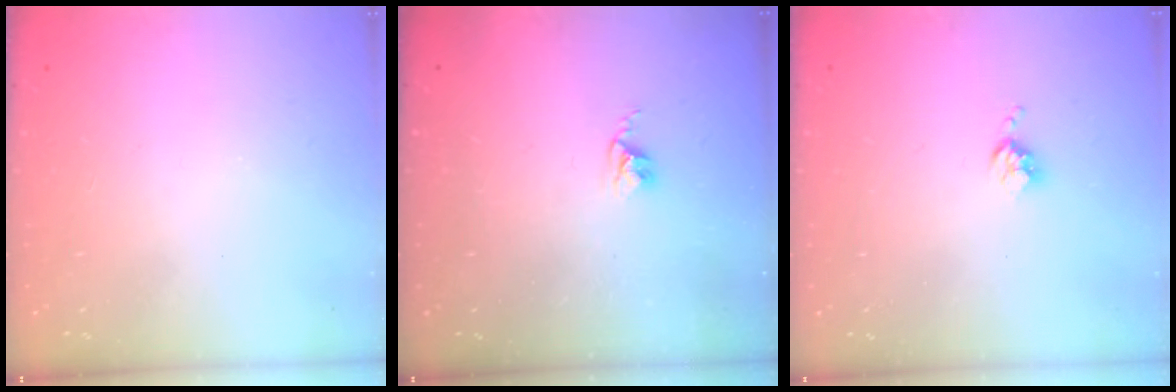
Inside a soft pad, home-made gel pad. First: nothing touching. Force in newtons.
{"total": 2.4, "press": 2.4, "slide": 0.3}
{"total": 3.6, "press": 3.6, "slide": 0.4}